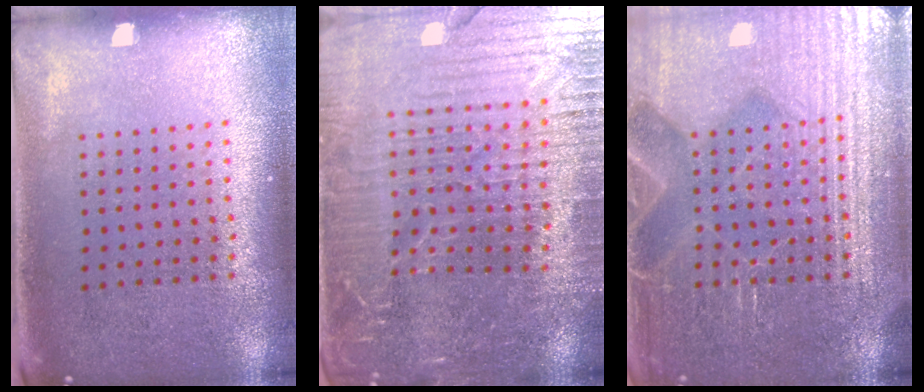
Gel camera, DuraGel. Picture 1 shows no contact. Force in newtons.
{"total": 4.7, "press": 4.4, "slide": 1.5}
{"total": 6.8, "press": 6.7, "slide": 0.8}